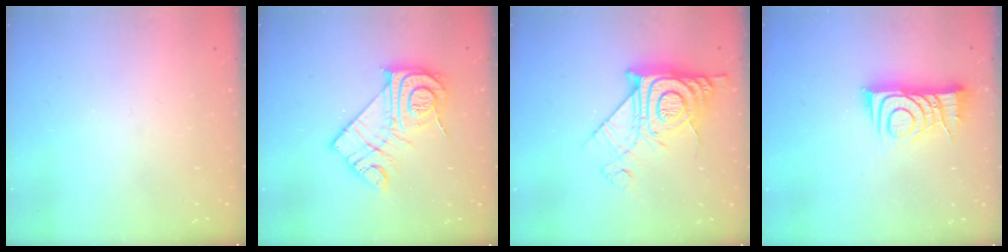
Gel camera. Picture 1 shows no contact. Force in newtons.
{"total": 15.1, "press": 15.0, "slide": 1.2}
{"total": 14.9, "press": 14.8, "slide": 1.3}
{"total": 9.7, "press": 9.6, "slide": 1.0}